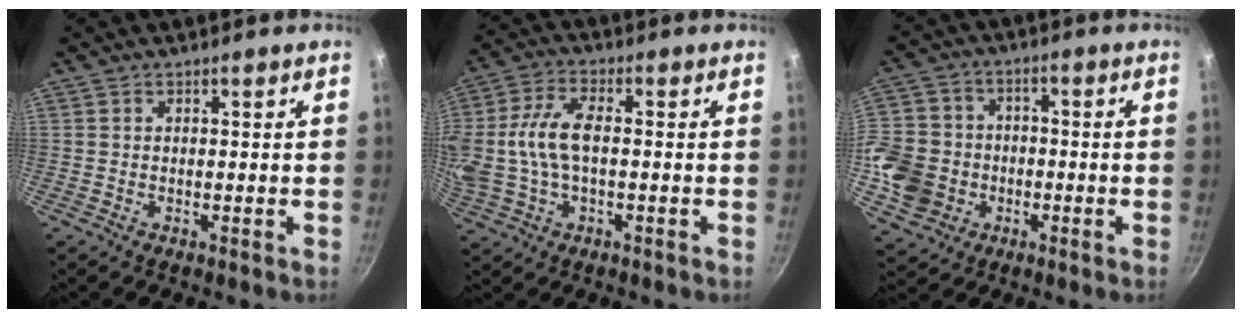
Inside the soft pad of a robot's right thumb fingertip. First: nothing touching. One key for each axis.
{"total": 12.8, "fx": -0.1, "fy": 6.9, "fz": 10.8, "tx": -0.233, "ty": 0.015, "tz": -0.012}
{"total": 14.5, "fx": -4.0, "fy": 12.4, "fz": 6.5, "tx": -0.125, "ty": 0.037, "tz": -0.081}